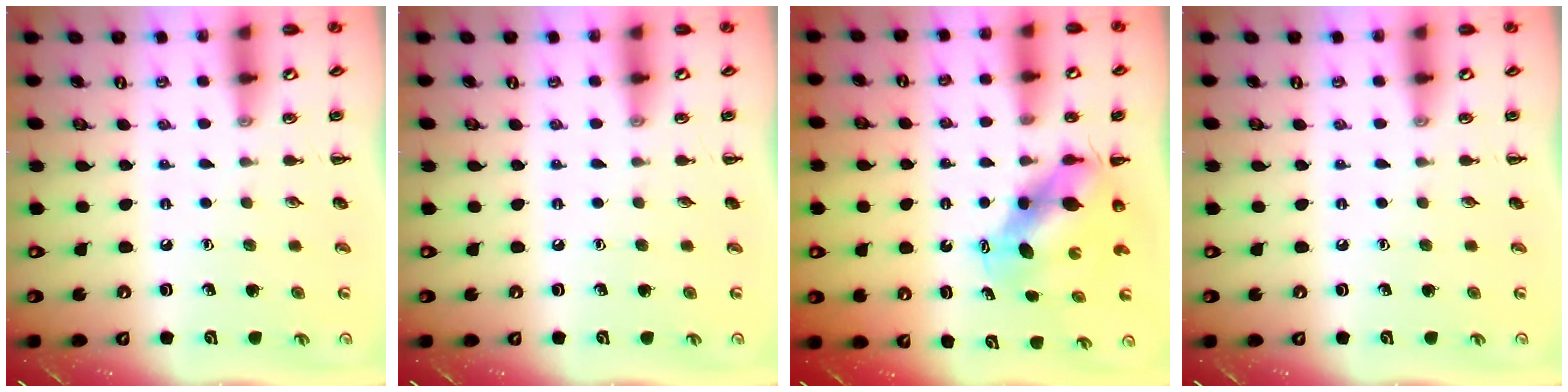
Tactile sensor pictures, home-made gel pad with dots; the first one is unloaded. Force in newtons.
{"total": 0.0}
{"total": 6.5, "press": 6.3, "slide": 1.7}
{"total": 0.0}